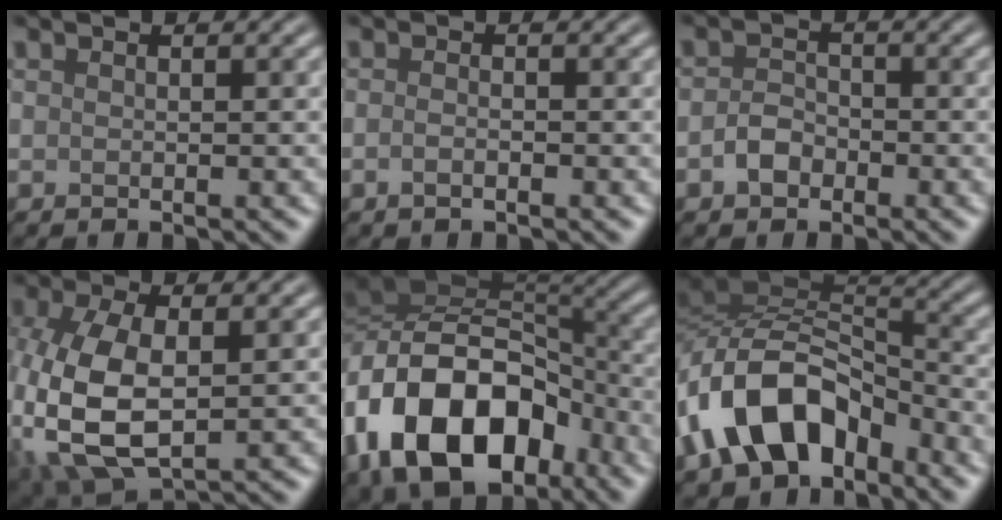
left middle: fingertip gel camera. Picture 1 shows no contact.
{"total": 1.0, "force": [-0.5, 0.3, 0.8], "torque": [-0.017, -0.001, -0.011]}
{"total": 2.0, "force": [-1.0, 1.5, 0.9], "torque": [-0.018, 0.004, -0.024]}
{"total": 10.0, "force": [-1.6, 5.4, 8.3], "torque": [-0.211, -0.014, -0.029]}
{"total": 15.5, "force": [-6.4, 10.1, 9.9], "torque": [-0.187, -0.002, -0.119]}
{"total": 10.8, "force": [-6.0, 6.3, 6.4], "torque": [-0.112, 0.009, -0.124]}